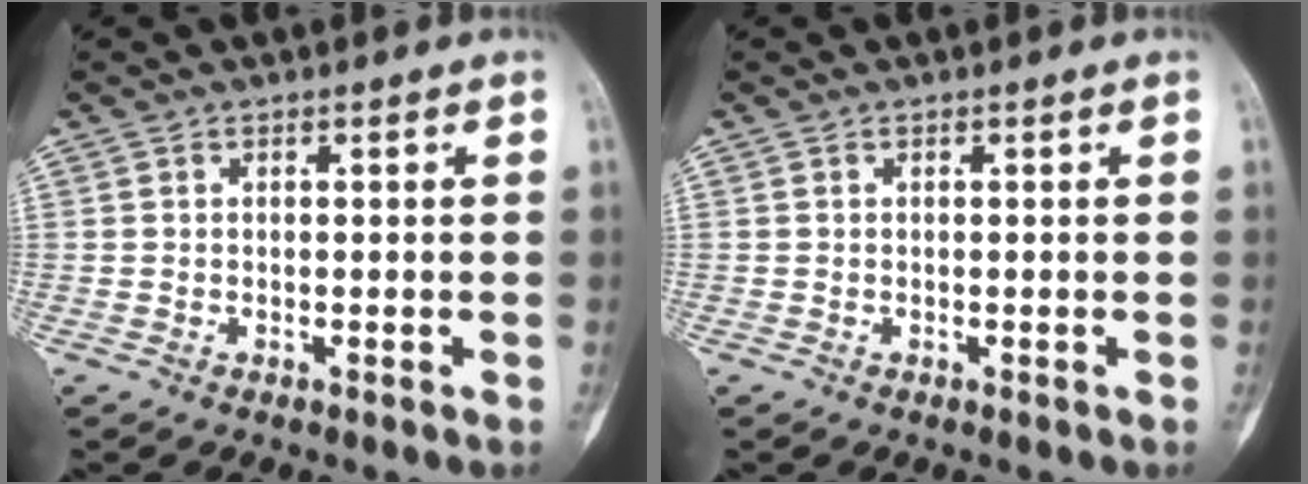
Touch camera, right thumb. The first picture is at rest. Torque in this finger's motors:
{"motor_torque": [0.00, 0.00, 0.05, 0.06, 0.00]}